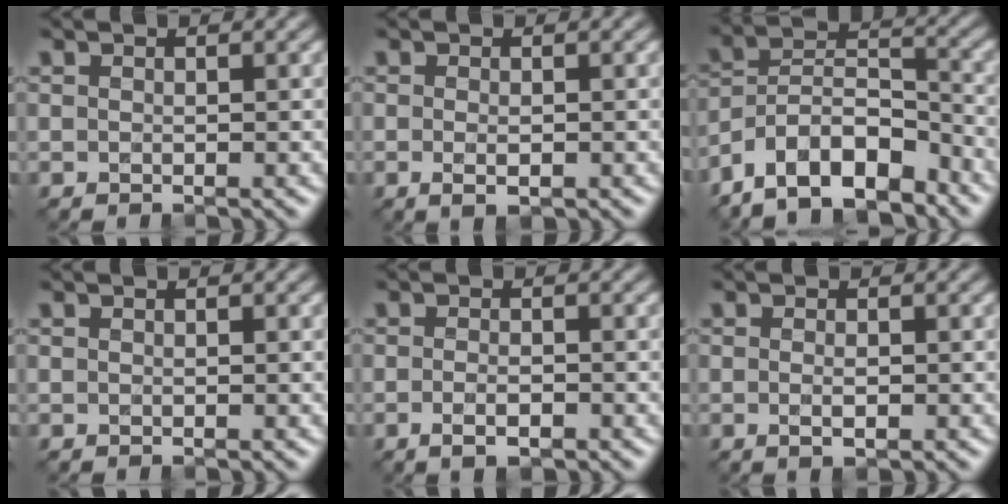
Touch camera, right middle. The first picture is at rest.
{"total": 1.4, "force": [-0.4, 0.5, 1.3], "torque": [-0.026, -0.007, -0.006]}
{"total": 10.3, "force": [-7.6, 4.4, 5.4], "torque": [-0.092, 0.012, -0.142]}
{"total": 0.0}
{"total": 1.9, "force": [-0.8, 0.6, 1.5], "torque": [-0.029, -0.004, -0.016]}
{"total": 1.3, "force": [-0.3, 0.4, 1.2], "torque": [-0.023, -0.005, -0.006]}